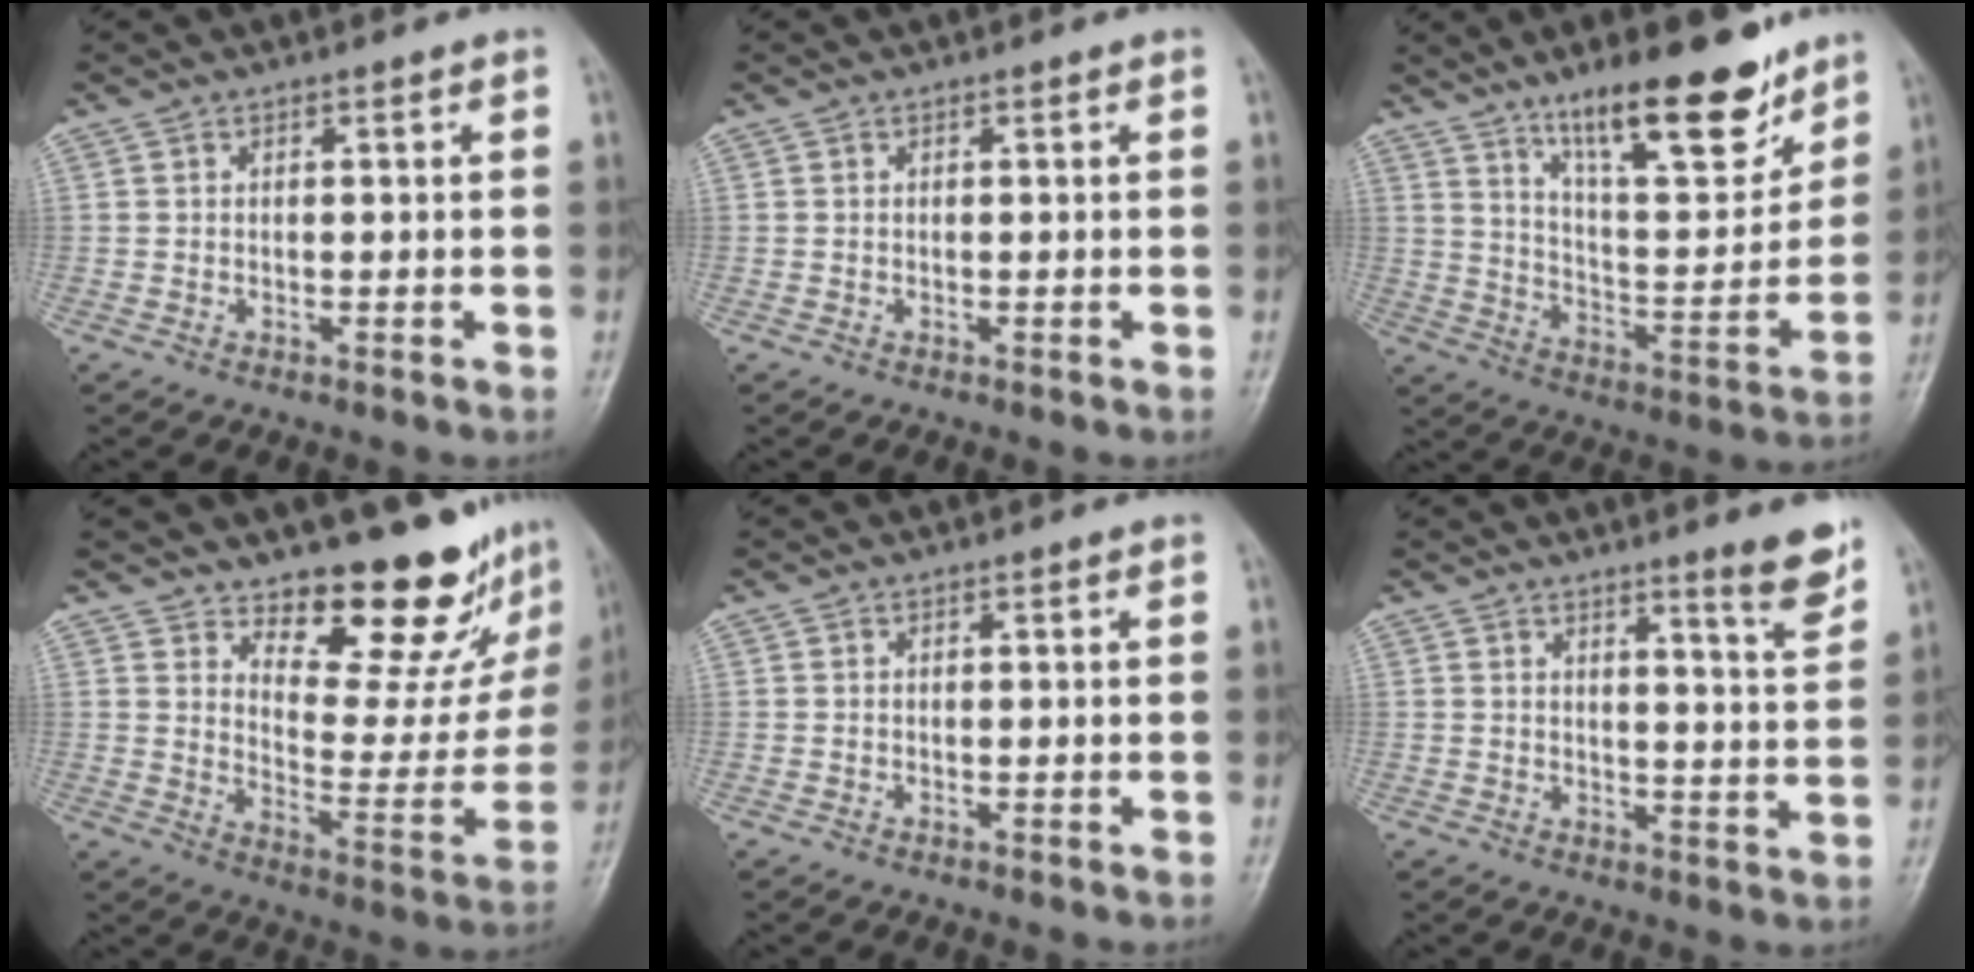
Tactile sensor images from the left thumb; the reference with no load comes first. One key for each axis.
{"total": 0.0}
{"total": 18.5, "fx": 12.8, "fy": 5.4, "fz": 12.3, "tx": -0.150, "ty": -0.082, "tz": 0.214}
{"total": 18.3, "fx": 14.9, "fy": 6.7, "fz": 8.3, "tx": -0.046, "ty": -0.132, "tz": 0.199}
{"total": 0.0}
{"total": 6.4, "fx": 4.6, "fy": 0.1, "fz": 4.4, "tx": -0.049, "ty": -0.041, "tz": 0.064}